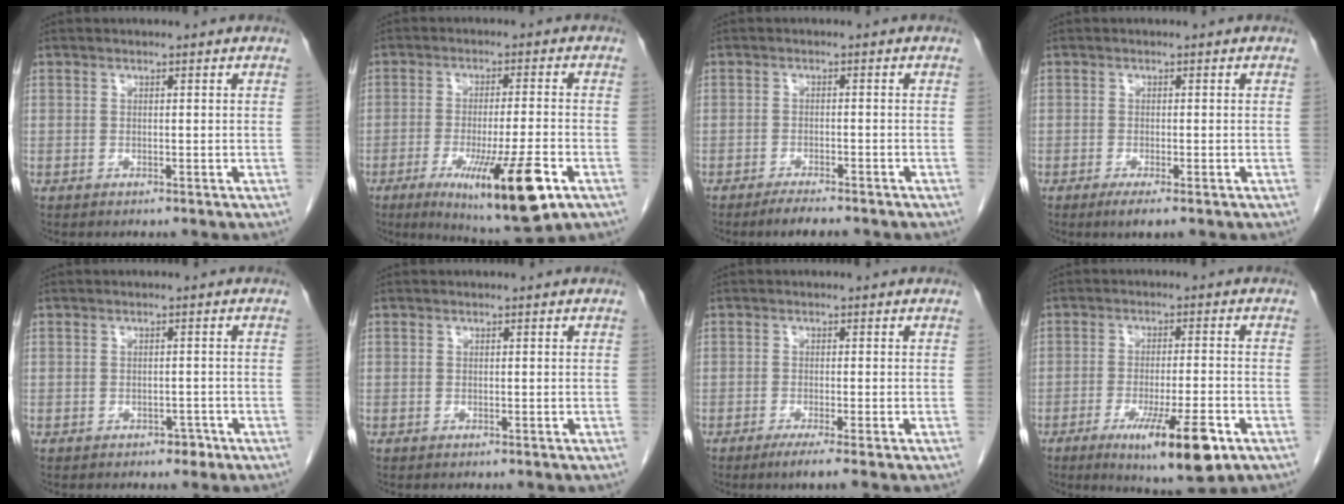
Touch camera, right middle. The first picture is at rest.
{"total": 14.1, "force": [-6.3, 1.2, 12.5], "torque": [-0.190, -0.035, -0.091]}
{"total": 4.0, "force": [-3.4, 0.5, 2.1], "torque": [-0.035, -0.007, -0.049]}
{"total": 2.4, "force": [-1.5, 0.2, 1.9], "torque": [-0.031, -0.006, -0.024]}
{"total": 1.5, "force": [-0.9, 0.9, 0.6], "torque": [-0.007, 0.003, -0.011]}
{"total": 0.0}
{"total": 2.9, "force": [-1.9, -0.5, 2.1], "torque": [-0.035, -0.009, -0.036]}
{"total": 11.2, "force": [-5.7, 1.3, 9.6], "torque": [-0.151, -0.024, -0.083]}